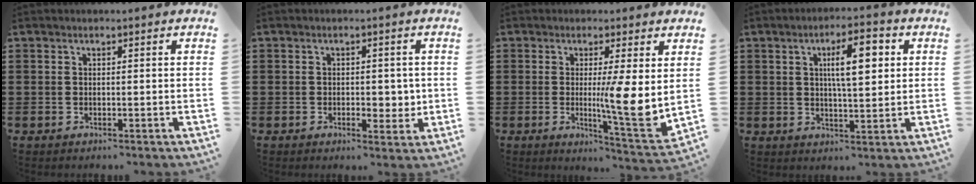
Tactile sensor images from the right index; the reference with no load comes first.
{"total": 3.5, "force": [-0.4, 1.9, 2.9], "torque": [-0.036, -0.002, -0.010]}
{"total": 8.4, "force": [1.4, 0.2, 8.3], "torque": [-0.122, -0.038, 0.021]}
{"total": 7.8, "force": [2.1, 2.5, 7.1], "torque": [-0.118, 0.000, 0.029]}